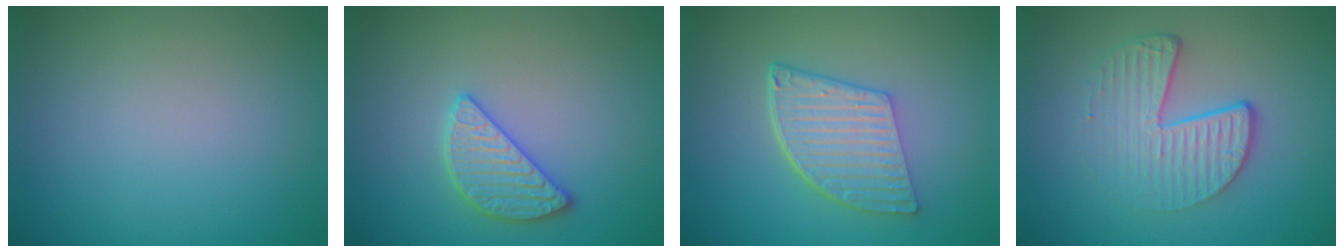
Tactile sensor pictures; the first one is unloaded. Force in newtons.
{"total": 2.8, "press": 2.8, "slide": 0.3}
{"total": 5.9, "press": 4.4, "slide": 4.0}
{"total": 4.6, "press": 3.0, "slide": 3.5}